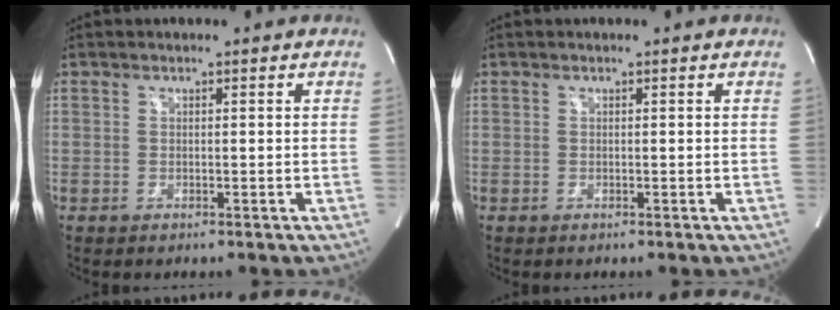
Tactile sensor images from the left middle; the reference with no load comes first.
{"total": 0.0}